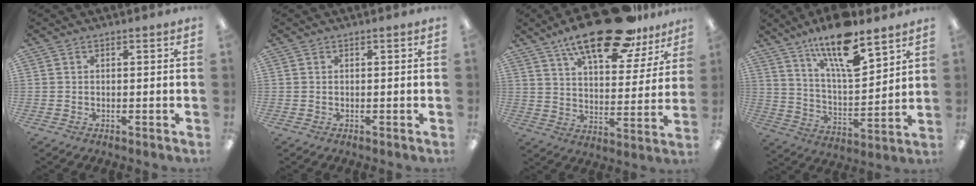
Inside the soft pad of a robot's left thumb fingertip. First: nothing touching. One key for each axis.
{"total": 0.0}
{"total": 20.9, "fx": 15.3, "fy": 7.3, "fz": 12.3, "tx": -0.188, "ty": -0.087, "tz": 0.256}
{"total": 17.5, "fx": 12.4, "fy": 5.2, "fz": 11.2, "tx": -0.195, "ty": -0.069, "tz": 0.207}